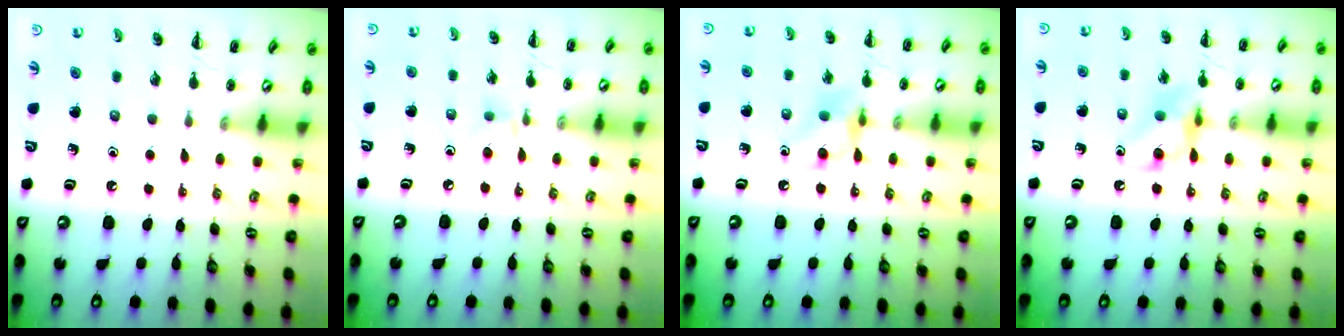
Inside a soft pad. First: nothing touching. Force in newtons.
{"total": 4.0, "press": 3.7, "slide": 1.4}
{"total": 8.7, "press": 8.7, "slide": 0.5}
{"total": 10.1, "press": 10.1, "slide": 0.9}